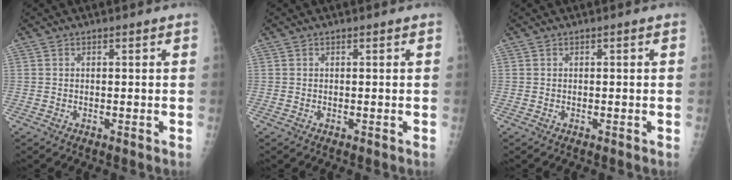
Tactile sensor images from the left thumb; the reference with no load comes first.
{"total": 0.0}
{"total": 0.0}